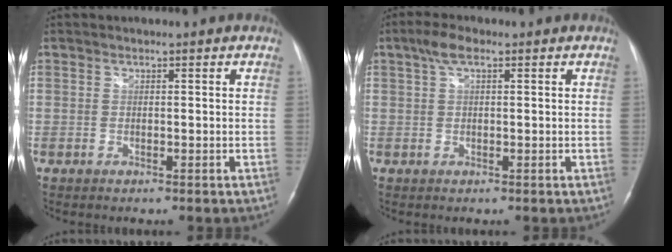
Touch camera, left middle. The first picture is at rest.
{"total": 3.1, "force": [1.7, 1.0, 2.5], "torque": [-0.055, 0.016, 0.033]}